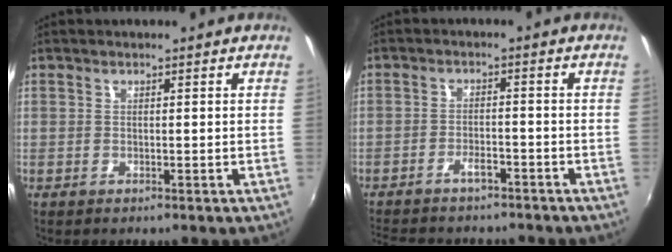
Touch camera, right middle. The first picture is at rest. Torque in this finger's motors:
{"motor_torque": [1.08, -1.06, 0.10, 0.10]}